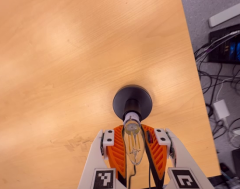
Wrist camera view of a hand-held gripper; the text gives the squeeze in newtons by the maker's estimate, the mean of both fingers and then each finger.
{"total": 18.0, "left": 17.9, "right": 18.1}